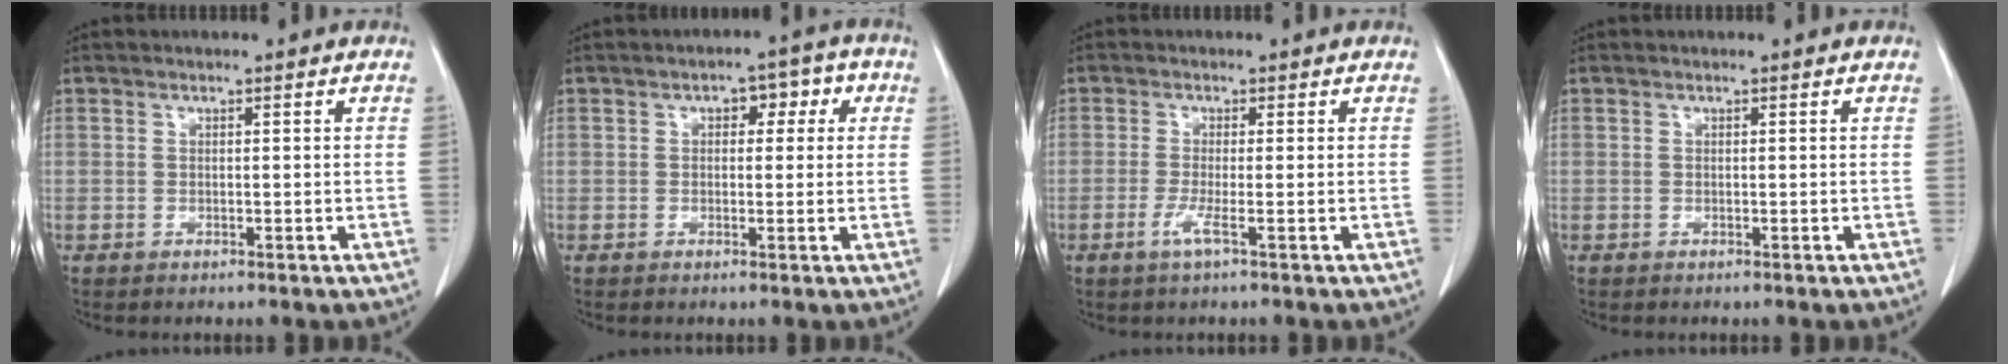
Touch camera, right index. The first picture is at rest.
{"total": 4.4, "force": [1.2, 2.6, 3.3], "torque": [-0.034, 0.027, 0.013]}
{"total": 2.4, "force": [-1.1, -0.3, 2.1], "torque": [-0.044, -0.005, -0.023]}
{"total": 0.0}